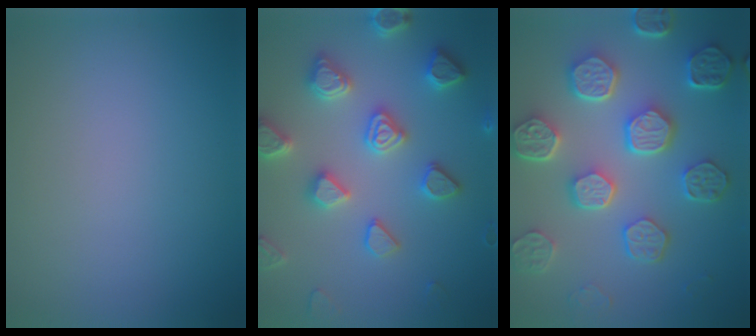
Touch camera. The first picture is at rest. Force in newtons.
{"total": 5.0, "press": 4.8, "slide": 1.2}
{"total": 8.0, "press": 6.1, "slide": 5.2}